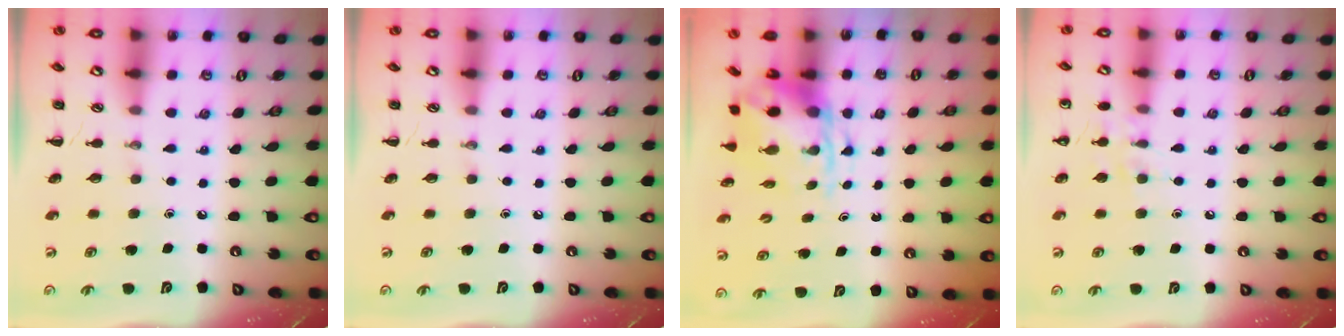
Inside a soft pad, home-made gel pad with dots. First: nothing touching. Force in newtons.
{"total": 0.0}
{"total": 5.8, "press": 5.7, "slide": 1.1}
{"total": 7.5, "press": 7.3, "slide": 1.6}